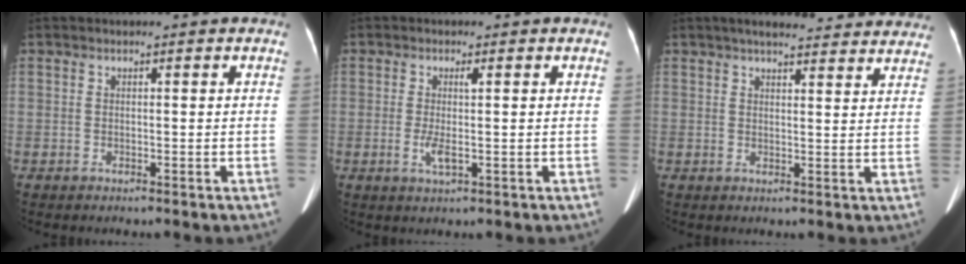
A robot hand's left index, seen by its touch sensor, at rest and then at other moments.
{"total": 3.2, "force": [-0.3, 0.6, 3.1], "torque": [-0.065, -0.003, -0.003]}
{"total": 16.3, "force": [14.8, 3.4, 6.2], "torque": [-0.065, 0.028, 0.172]}